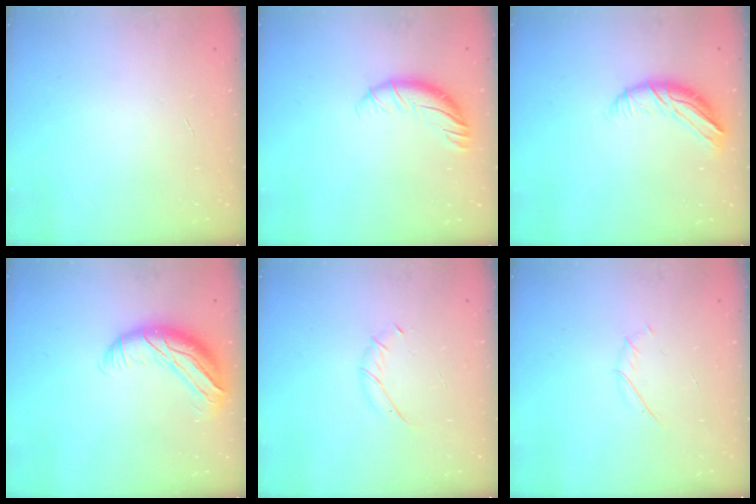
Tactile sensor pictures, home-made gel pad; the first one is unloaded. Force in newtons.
{"total": 8.5, "press": 8.5, "slide": 0.6}
{"total": 9.8, "press": 9.7, "slide": 1.3}
{"total": 12.3, "press": 11.8, "slide": 3.5}
{"total": 3.9, "press": 3.8, "slide": 0.7}
{"total": 2.0, "press": 2.0, "slide": 0.6}